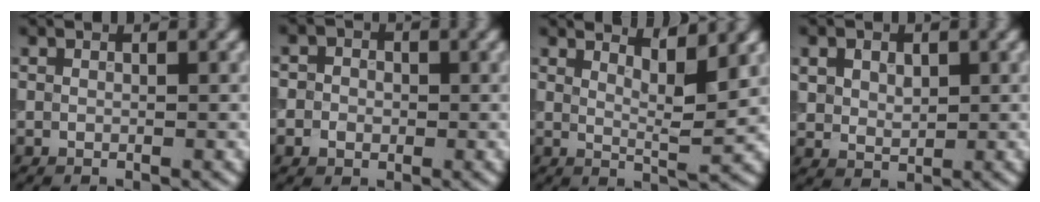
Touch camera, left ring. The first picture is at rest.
{"total": 3.7, "force": [0.1, 3.3, 1.5], "torque": [-0.001, 0.020, -0.028]}
{"total": 4.2, "force": [3.0, 0.6, 2.9], "torque": [-0.041, -0.003, 0.046]}
{"total": 2.9, "force": [1.0, 2.2, 1.5], "torque": [-0.035, 0.001, 0.014]}